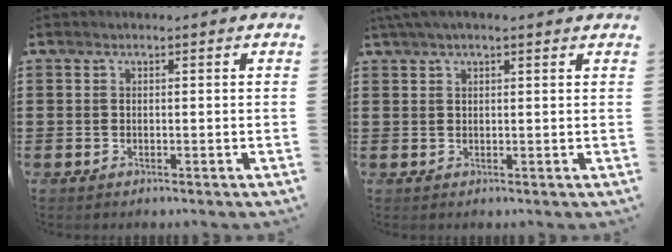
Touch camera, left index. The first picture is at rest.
{"total": 2.3, "force": [1.5, 0.3, 1.7], "torque": [-0.036, 0.003, 0.028]}